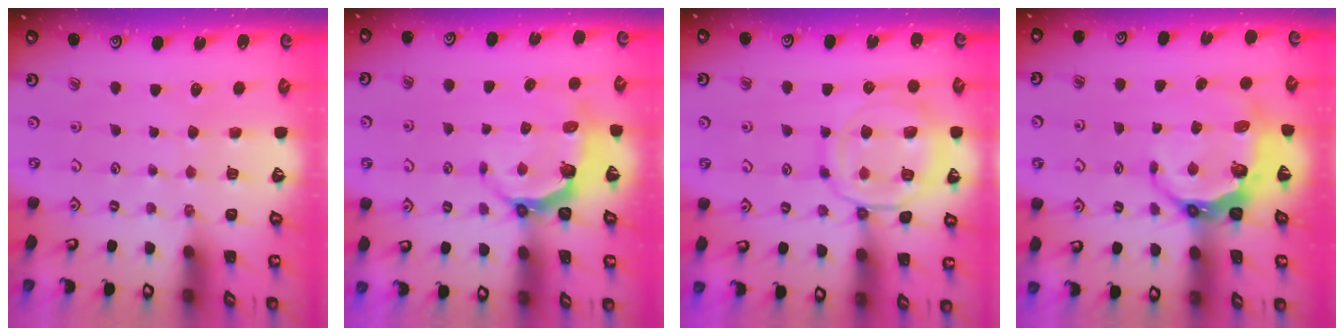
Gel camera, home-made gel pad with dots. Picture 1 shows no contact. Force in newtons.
{"total": 4.3, "press": 2.9, "slide": 3.3}
{"total": 14.4, "press": 14.4, "slide": 1.3}
{"total": 8.6, "press": 7.5, "slide": 4.2}